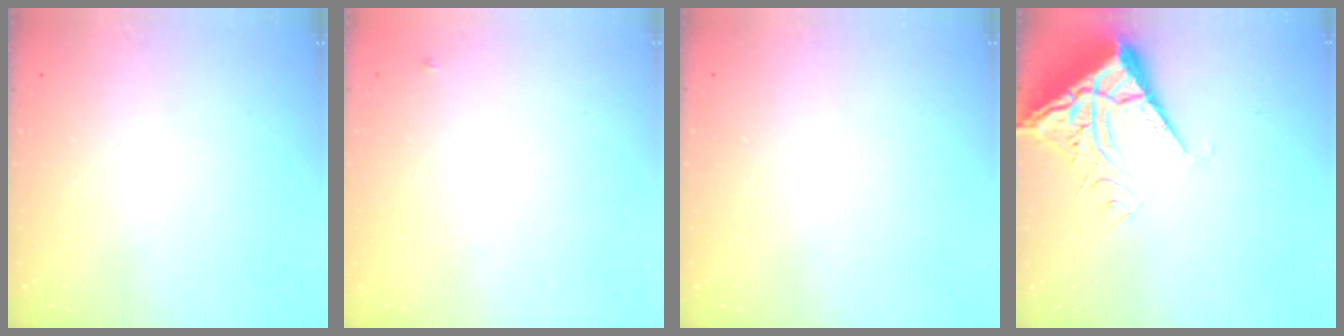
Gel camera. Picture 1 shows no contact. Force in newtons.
{"total": 3.1, "press": 3.1, "slide": 0.3}
{"total": 0.0}
{"total": 7.5, "press": 7.4, "slide": 1.0}